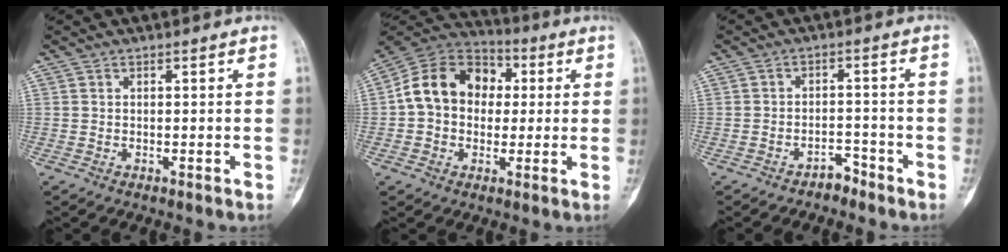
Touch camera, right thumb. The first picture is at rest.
{"total": 15.1, "force": [1.4, 11.8, 9.2], "torque": [-0.132, 0.034, 0.014]}
{"total": 2.8, "force": [-2.3, 1.4, 0.5], "torque": [-0.003, 0.022, -0.035]}